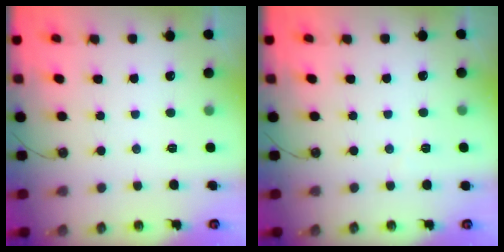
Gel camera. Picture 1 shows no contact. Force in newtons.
{"total": 1.6, "press": 1.4, "slide": 0.6}